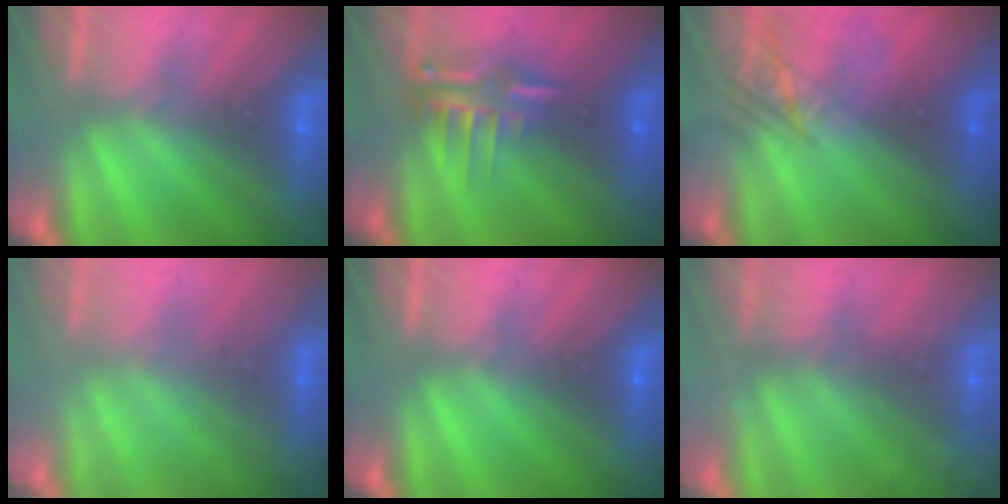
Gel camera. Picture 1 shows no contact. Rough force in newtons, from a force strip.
{"total": 8.1}
{"total": 2.4}
{"total": 2.2}
{"total": 0.0}
{"total": 5.7}